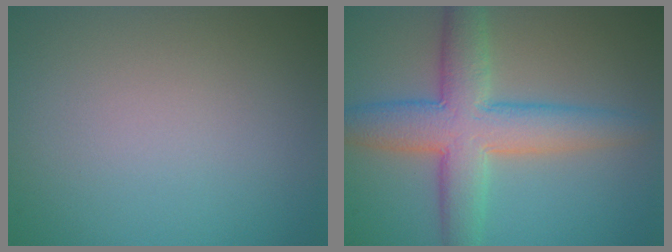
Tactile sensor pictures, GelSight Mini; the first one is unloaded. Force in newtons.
{"total": 7.3, "press": 7.3, "slide": 0.3}